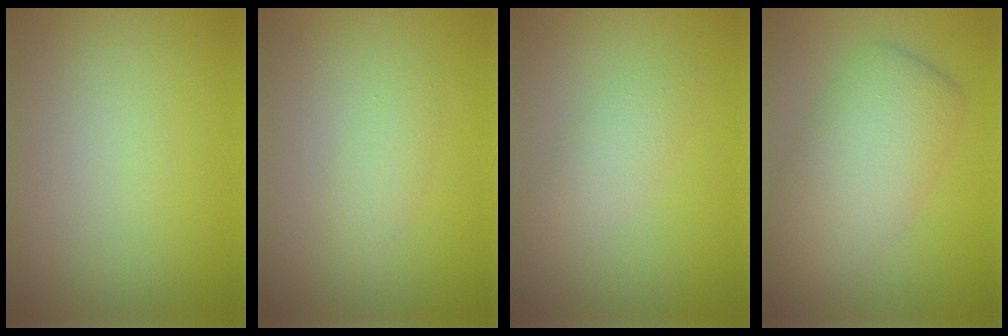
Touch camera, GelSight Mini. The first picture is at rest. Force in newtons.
{"total": 1.5, "press": 1.5, "slide": 0.1}
{"total": 2.2, "press": 2.2, "slide": 0.0}
{"total": 7.1, "press": 7.1, "slide": 0.3}